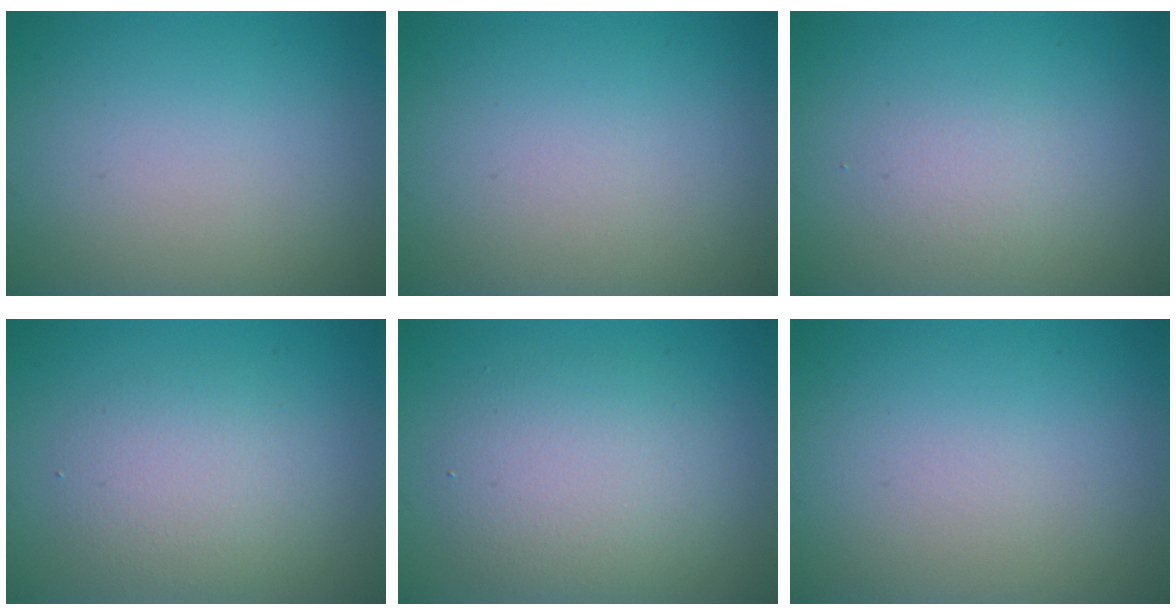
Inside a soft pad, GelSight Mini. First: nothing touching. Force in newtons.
{"total": 0.0}
{"total": 1.5, "press": 1.5, "slide": 0.1}
{"total": 3.2, "press": 3.2, "slide": 0.1}
{"total": 4.3, "press": 4.3, "slide": 0.2}
{"total": 0.0}